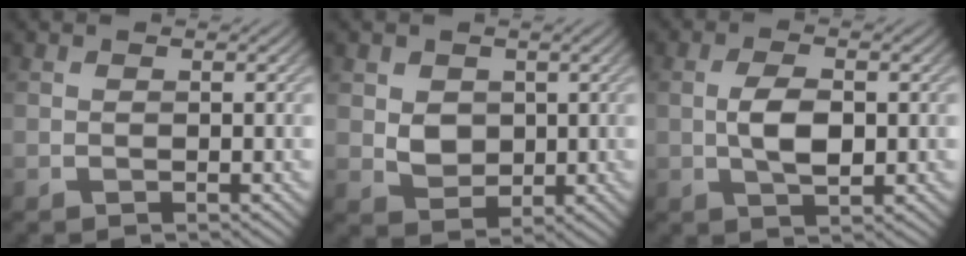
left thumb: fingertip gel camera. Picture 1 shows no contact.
{"total": 3.4, "force": [0.7, 2.9, 1.7], "torque": [-0.046, -0.007, 0.011]}
{"total": 4.4, "force": [-0.1, 2.0, 3.9], "torque": [-0.087, 0.000, -0.002]}